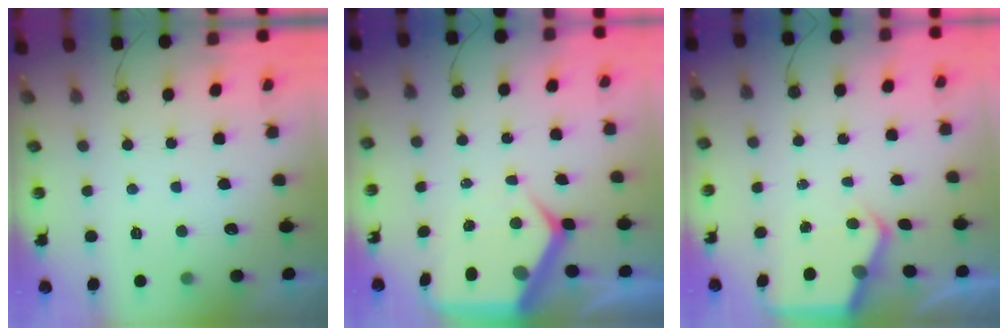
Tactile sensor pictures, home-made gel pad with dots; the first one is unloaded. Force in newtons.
{"total": 9.4, "press": 9.3, "slide": 1.3}
{"total": 4.3, "press": 4.3, "slide": 0.5}